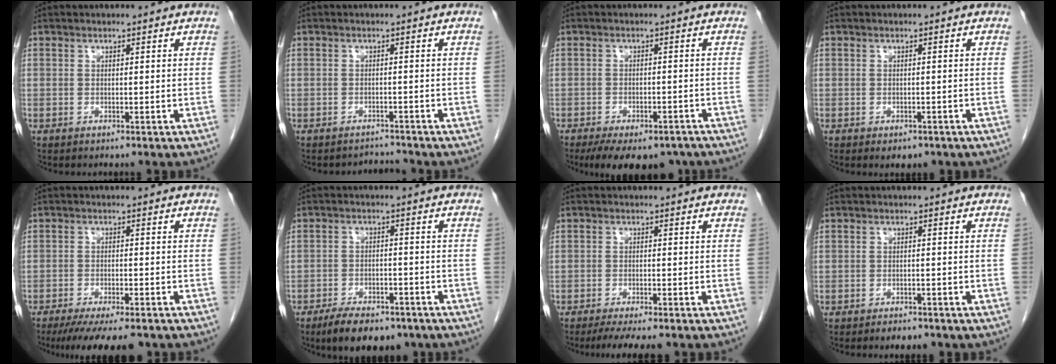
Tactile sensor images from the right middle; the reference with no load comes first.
{"total": 1.8, "force": [-1.5, -0.2, -0.9], "torque": [0.012, -0.011, -0.020]}
{"total": 12.2, "force": [-9.3, 5.3, 5.9], "torque": [-0.096, -0.006, -0.122]}
{"total": 2.4, "force": [-1.7, 1.4, 1.1], "torque": [-0.011, -0.001, -0.013]}
{"total": 11.1, "force": [-8.8, 2.3, 6.3], "torque": [-0.086, -0.016, -0.128]}
{"total": 9.4, "force": [-7.1, 3.8, 4.8], "torque": [-0.073, -0.002, -0.105]}
{"total": 6.7, "force": [-5.5, 1.1, 3.7], "torque": [-0.048, -0.011, -0.082]}
{"total": 2.4, "force": [-2.0, 1.0, 1.0], "torque": [-0.019, -0.002, -0.021]}